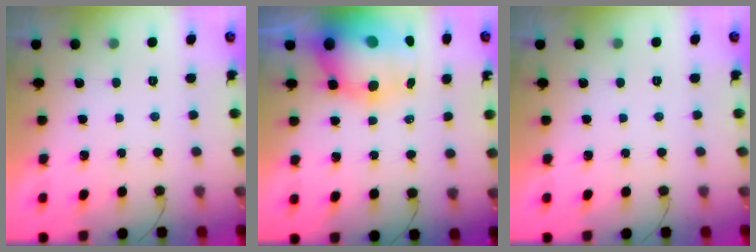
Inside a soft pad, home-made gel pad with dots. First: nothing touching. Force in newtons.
{"total": 12.3, "press": 11.9, "slide": 2.9}
{"total": 0.0}